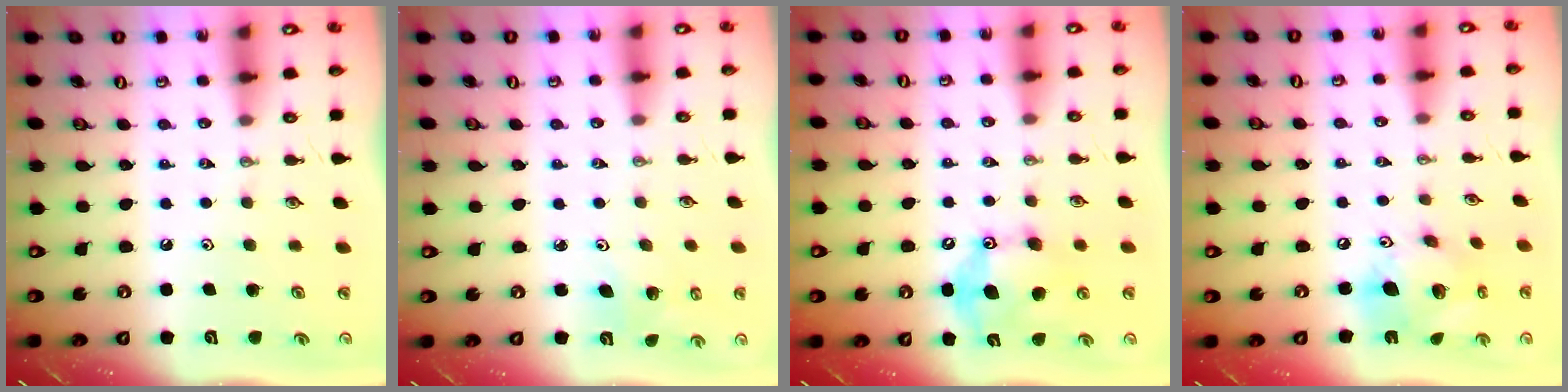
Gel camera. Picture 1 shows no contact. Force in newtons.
{"total": 4.0, "press": 3.6, "slide": 1.8}
{"total": 12.8, "press": 12.8, "slide": 0.2}
{"total": 15.1, "press": 14.8, "slide": 3.1}